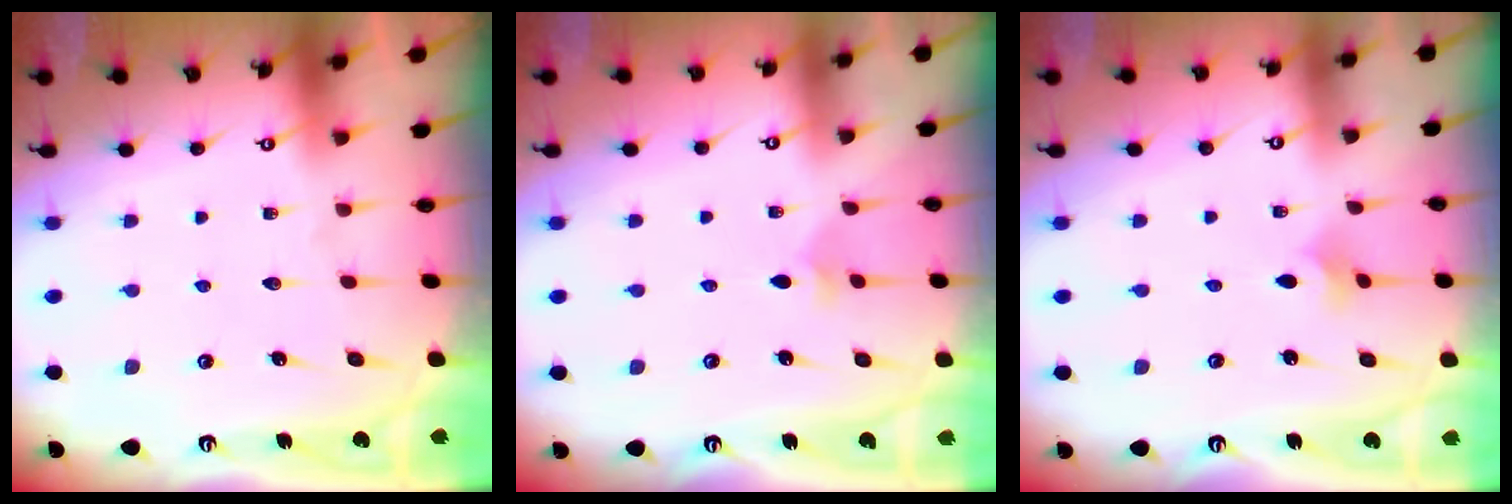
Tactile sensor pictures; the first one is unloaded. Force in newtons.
{"total": 2.2, "press": 2.1, "slide": 0.6}
{"total": 1.6, "press": 1.5, "slide": 0.4}